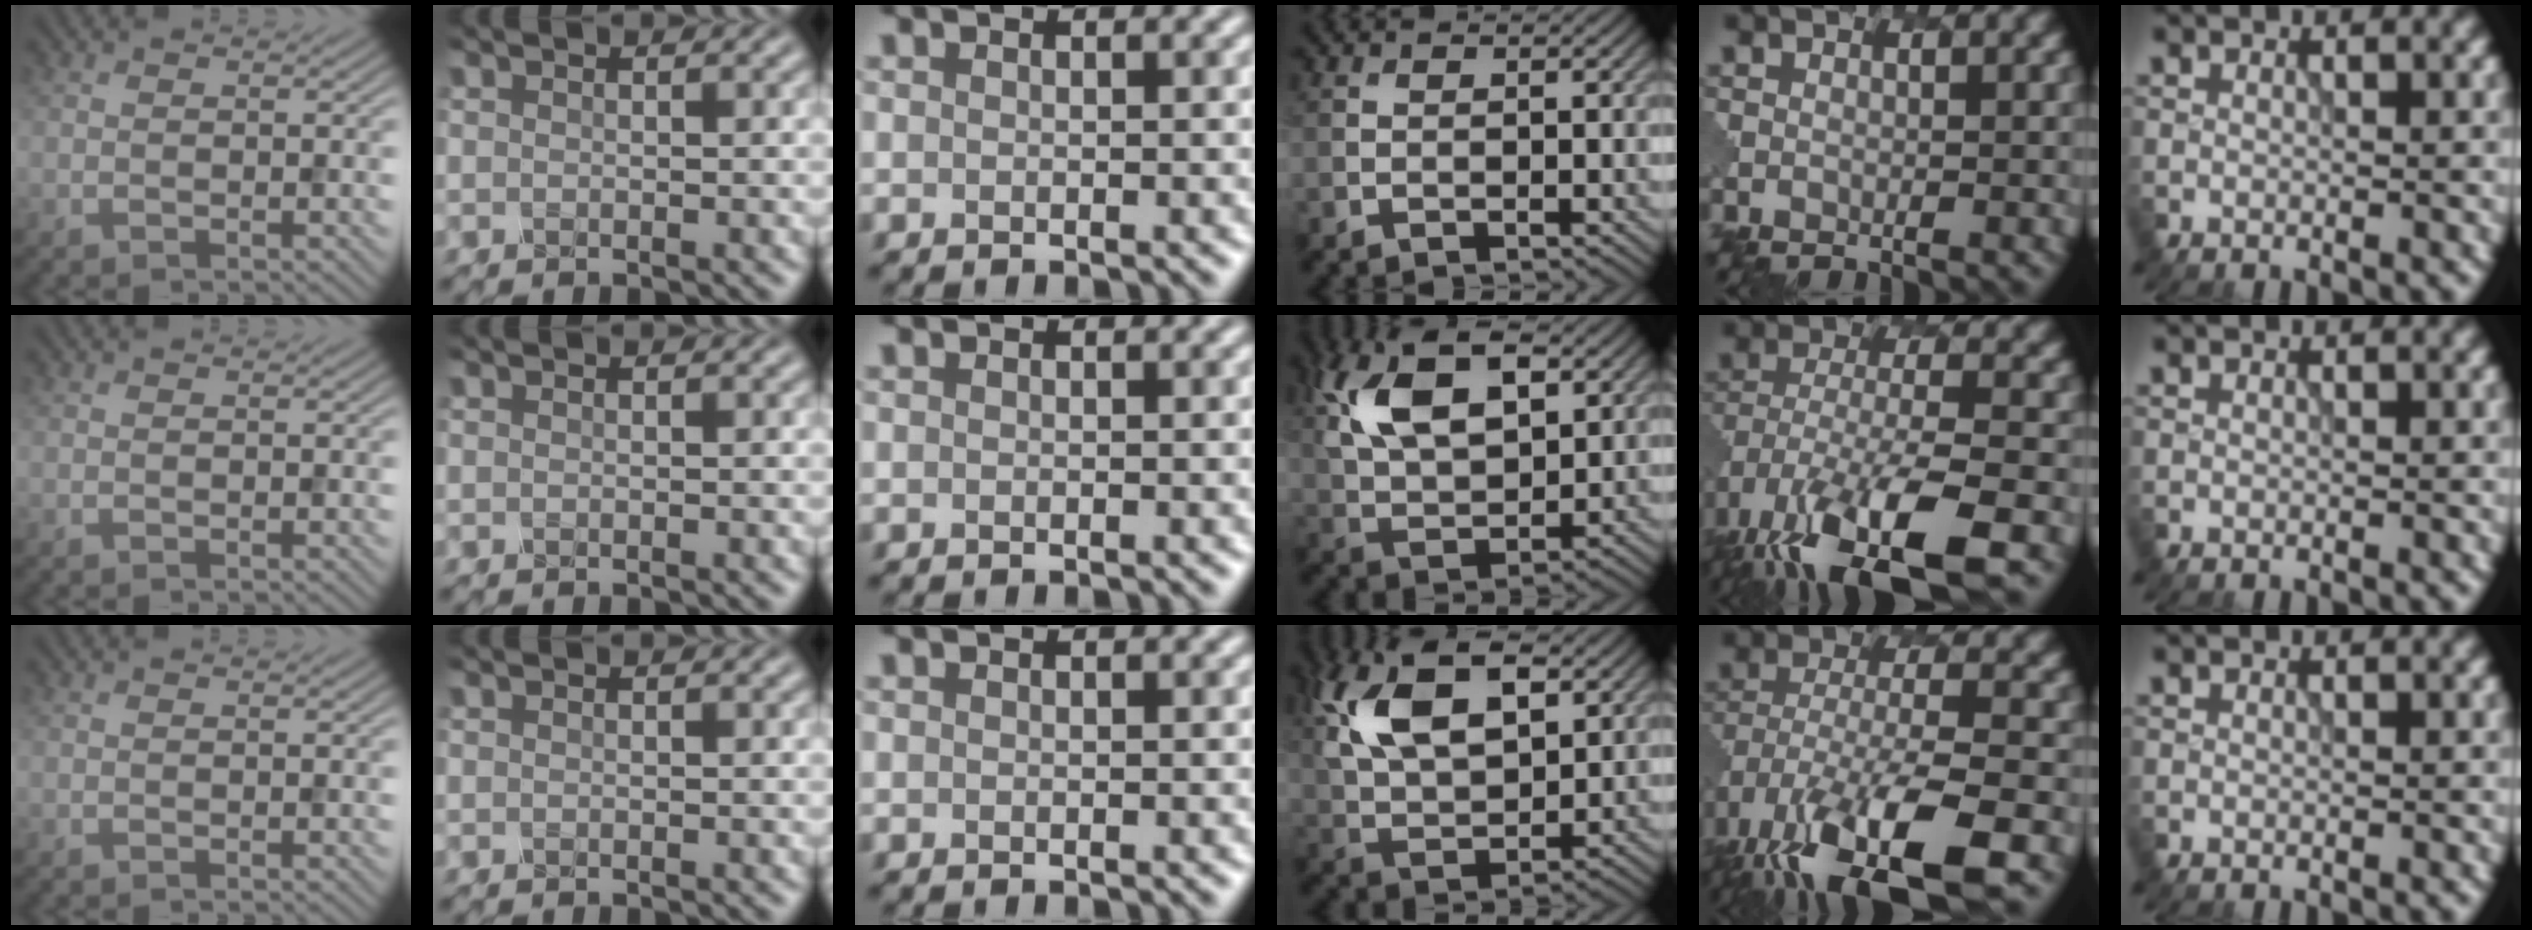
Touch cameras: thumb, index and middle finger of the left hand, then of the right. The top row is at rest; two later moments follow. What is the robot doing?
{"motion": "insert", "object": "pen bag"}